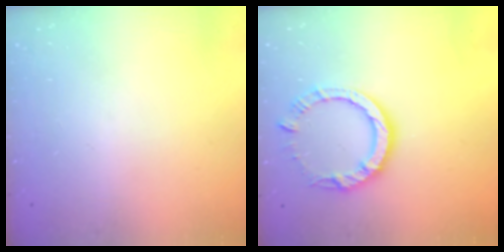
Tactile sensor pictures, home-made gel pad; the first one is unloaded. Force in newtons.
{"total": 8.9, "press": 8.9, "slide": 1.0}